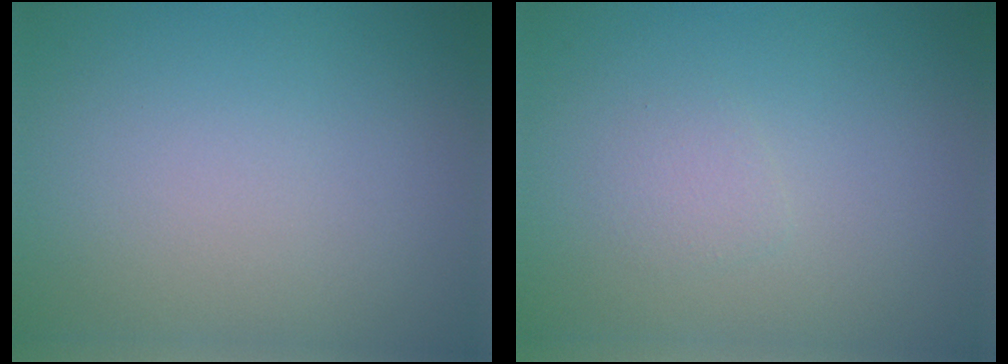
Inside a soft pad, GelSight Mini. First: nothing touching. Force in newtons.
{"total": 1.0, "press": 1.0, "slide": 0.1}